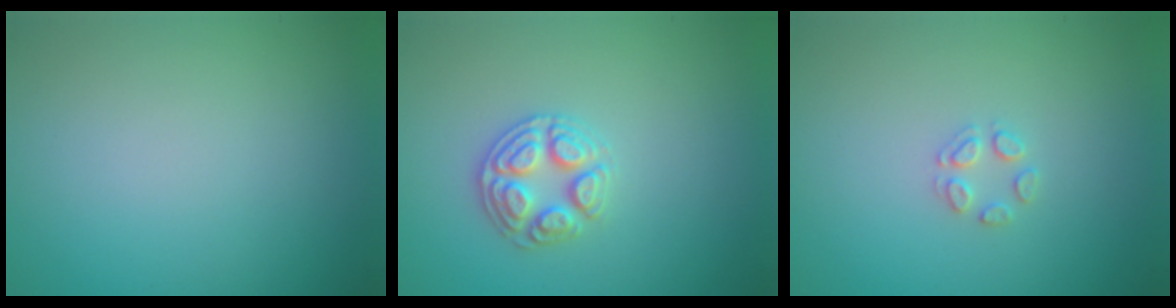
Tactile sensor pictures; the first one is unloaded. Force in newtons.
{"total": 2.9, "press": 2.9, "slide": 0.1}
{"total": 1.5, "press": 1.5, "slide": 0.1}